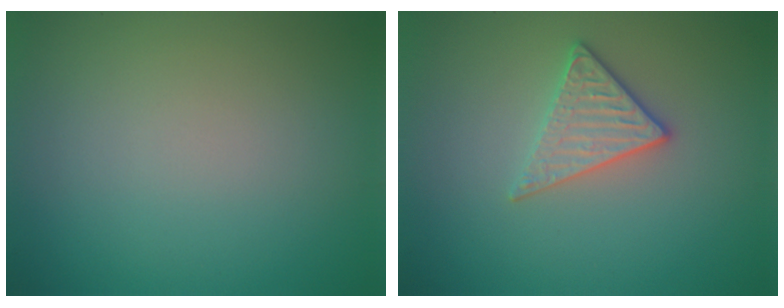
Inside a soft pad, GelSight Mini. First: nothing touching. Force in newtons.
{"total": 2.7, "press": 2.5, "slide": 1.1}